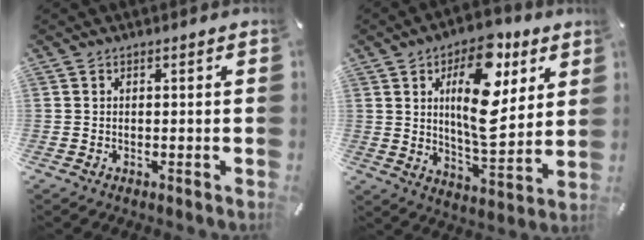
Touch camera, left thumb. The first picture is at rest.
{"total": 18.5, "force": [6.3, 8.7, 15.0], "torque": [-0.243, -0.021, 0.099]}